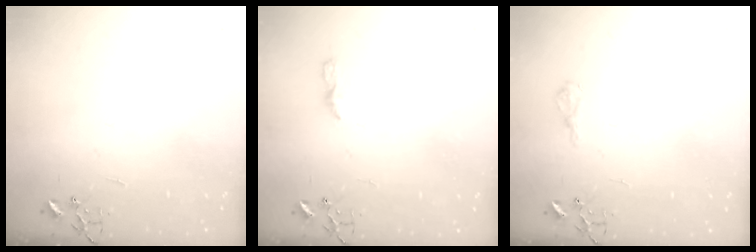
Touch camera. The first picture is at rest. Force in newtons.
{"total": 5.1, "press": 5.0, "slide": 0.4}
{"total": 8.0, "press": 7.9, "slide": 1.0}